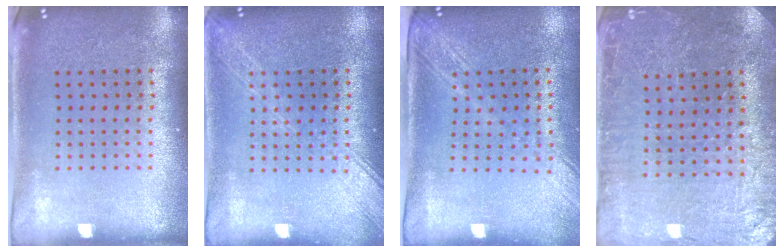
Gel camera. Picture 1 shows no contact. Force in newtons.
{"total": 3.0, "press": 3.0, "slide": 0.5}
{"total": 2.0, "press": 1.6, "slide": 1.2}
{"total": 1.2, "press": 1.2, "slide": 0.1}